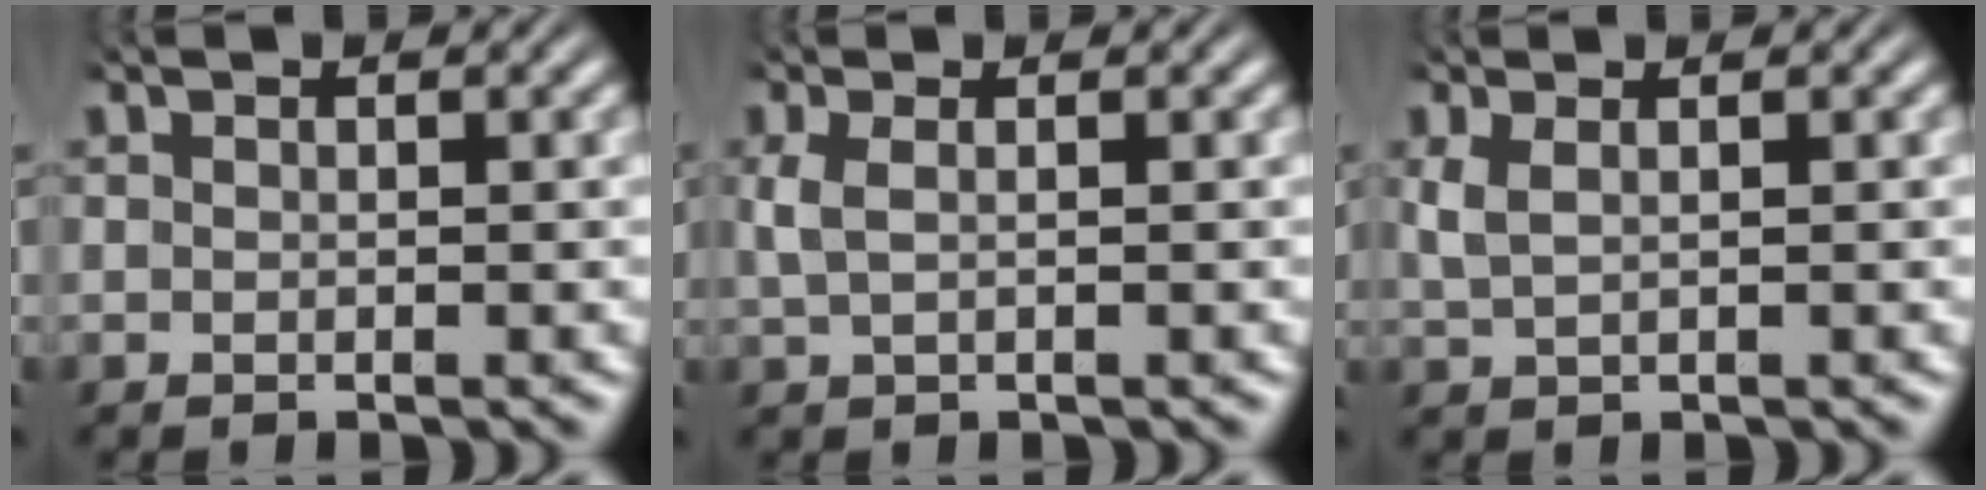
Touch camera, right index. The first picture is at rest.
{"total": 2.0, "force": [-0.3, 1.5, 1.4], "torque": [-0.044, -0.007, -0.001]}
{"total": 2.4, "force": [0.1, 2.0, 1.3], "torque": [-0.042, -0.007, 0.005]}